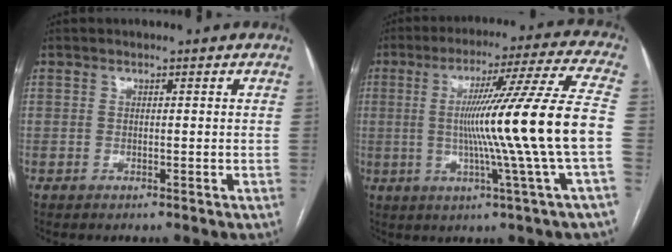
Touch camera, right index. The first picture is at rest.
{"total": 18.1, "force": [-1.6, -3.1, 17.8], "torque": [-0.274, -0.006, -0.035]}